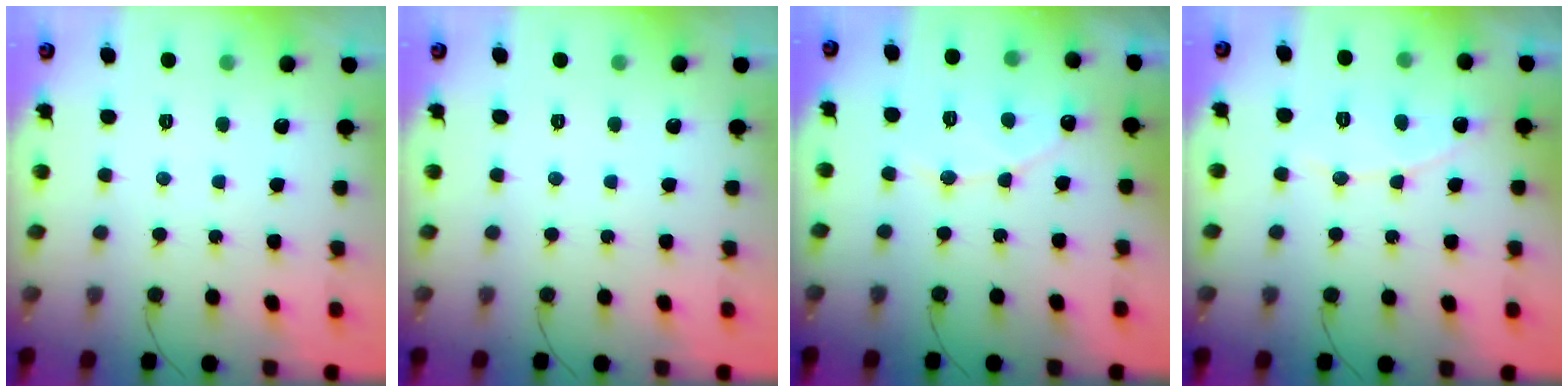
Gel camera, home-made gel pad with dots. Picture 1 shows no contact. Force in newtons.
{"total": 0.0}
{"total": 8.3, "press": 8.3, "slide": 0.6}
{"total": 6.8, "press": 6.8, "slide": 0.5}